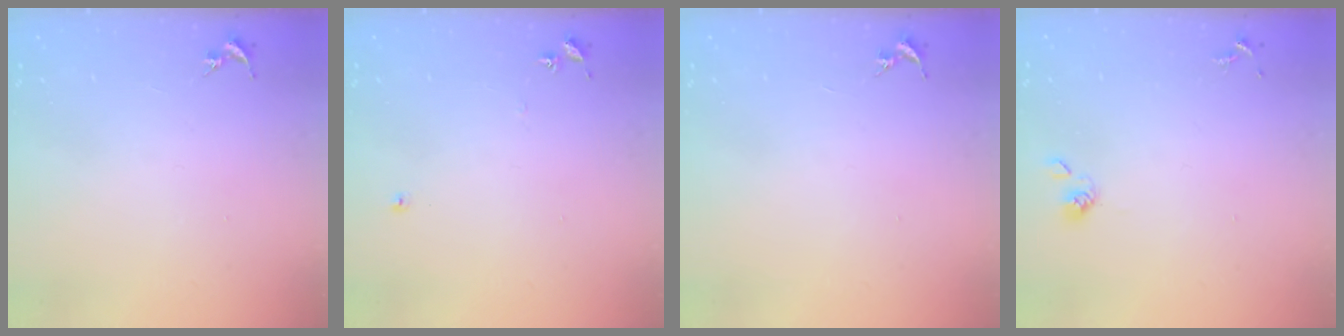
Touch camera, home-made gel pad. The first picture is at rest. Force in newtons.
{"total": 5.6, "press": 5.6, "slide": 0.7}
{"total": 0.0}
{"total": 4.4, "press": 3.9, "slide": 2.0}